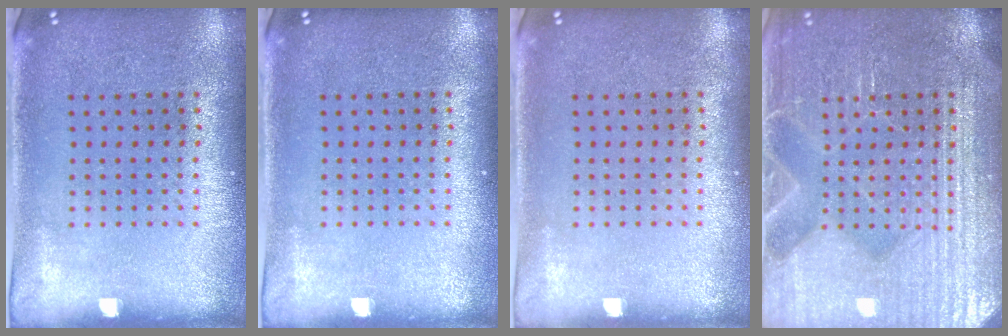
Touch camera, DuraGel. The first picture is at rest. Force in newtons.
{"total": 0.0}
{"total": 0.0}
{"total": 6.8, "press": 6.7, "slide": 0.8}